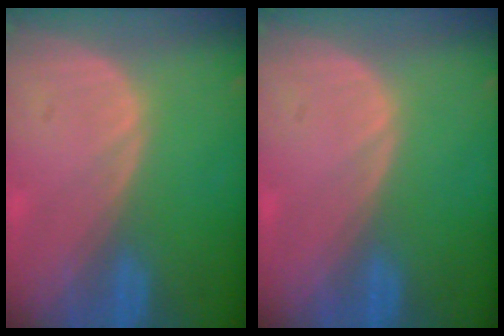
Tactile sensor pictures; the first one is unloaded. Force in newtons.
{"total": 0.0}